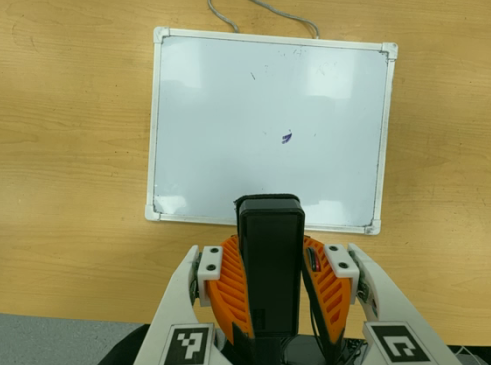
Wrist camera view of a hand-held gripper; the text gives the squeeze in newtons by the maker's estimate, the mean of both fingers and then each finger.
{"total": 8.7, "left": 7.5, "right": 9.9}